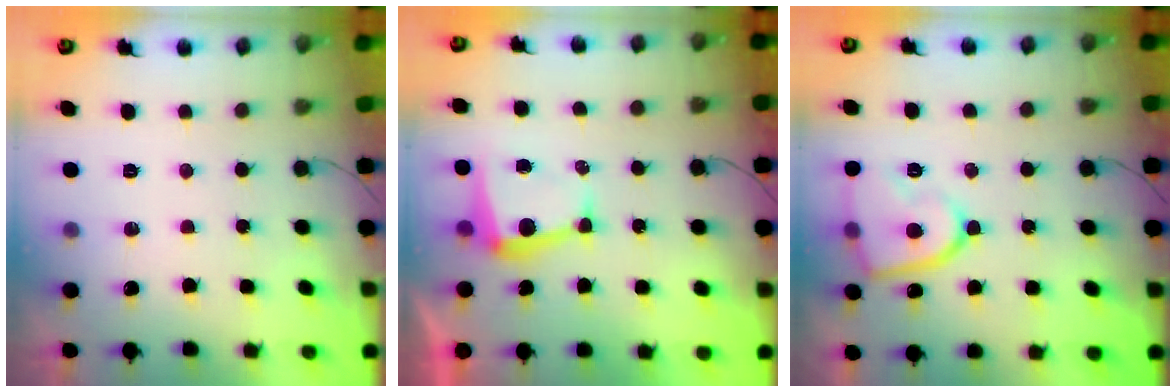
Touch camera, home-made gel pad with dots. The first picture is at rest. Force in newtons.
{"total": 5.6, "press": 5.6, "slide": 0.6}
{"total": 13.2, "press": 13.2, "slide": 1.4}